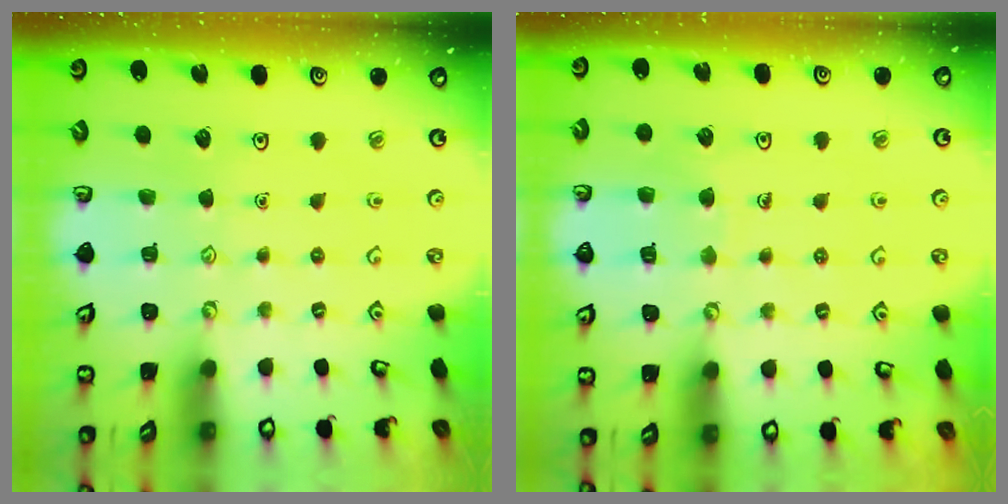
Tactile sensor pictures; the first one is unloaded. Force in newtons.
{"total": 5.8, "press": 5.7, "slide": 0.6}